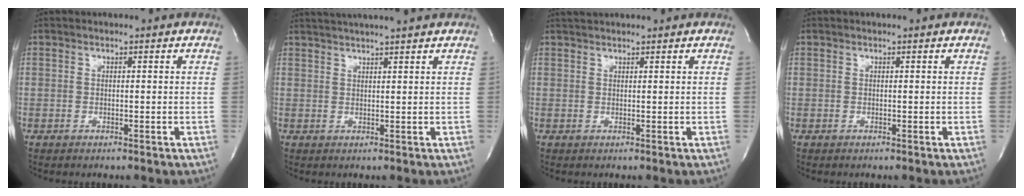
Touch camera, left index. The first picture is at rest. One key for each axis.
{"total": 8.6, "fx": 7.7, "fy": -0.4, "fz": 3.8, "tx": -0.065, "ty": 0.025, "tz": 0.106}
{"total": 2.5, "fx": 2.4, "fy": 0.2, "fz": 0.8, "tx": -0.013, "ty": 0.024, "tz": 0.042}
{"total": 0.0}